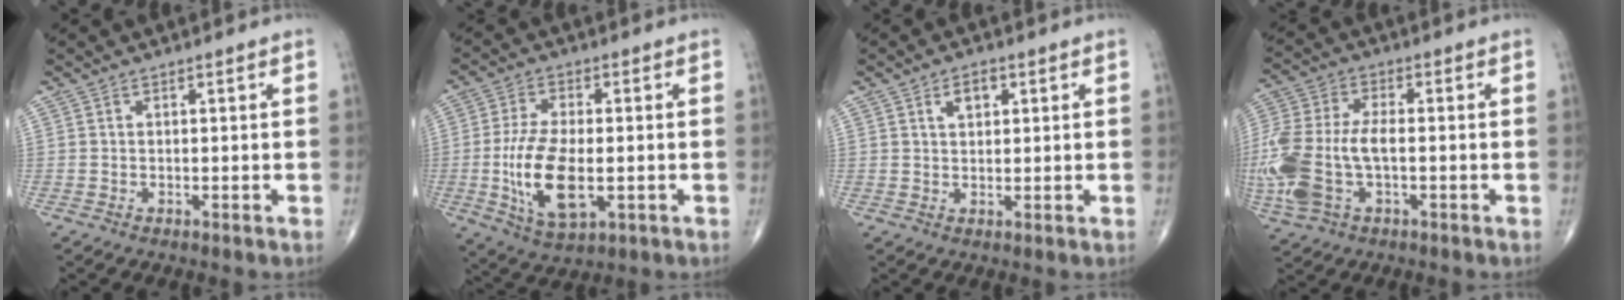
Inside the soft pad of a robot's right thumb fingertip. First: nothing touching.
{"total": 13.1, "force": [-2.1, 6.1, 11.4], "torque": [-0.224, -0.007, -0.032]}
{"total": 3.3, "force": [1.4, 2.0, 2.3], "torque": [-0.026, -0.001, 0.022]}
{"total": 16.8, "force": [-2.8, 8.9, 13.9], "torque": [-0.347, 0.008, -0.048]}